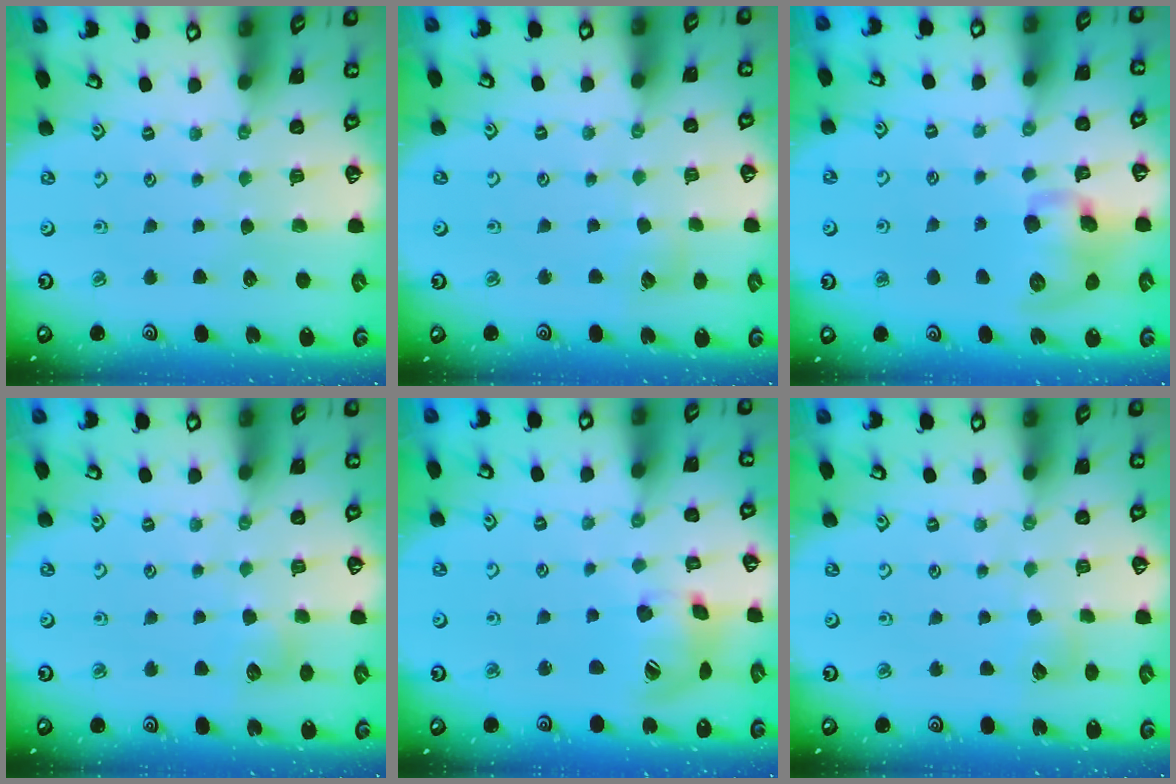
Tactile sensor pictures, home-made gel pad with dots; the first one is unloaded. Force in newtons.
{"total": 3.3, "press": 3.3, "slide": 0.3}
{"total": 12.3, "press": 12.1, "slide": 2.0}
{"total": 5.8, "press": 5.8, "slide": 0.9}
{"total": 13.8, "press": 13.7, "slide": 2.2}
{"total": 4.4, "press": 4.4, "slide": 0.6}